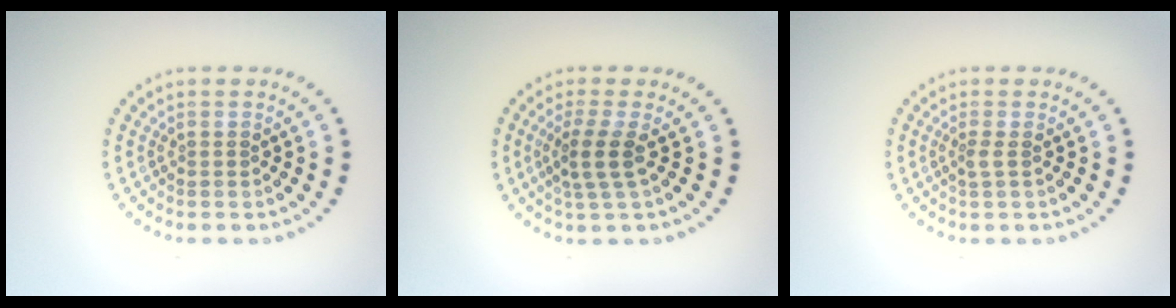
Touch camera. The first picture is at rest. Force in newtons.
{"total": 2.5, "press": 1.9, "slide": 1.7}
{"total": 0.9, "press": 0.7, "slide": 0.6}